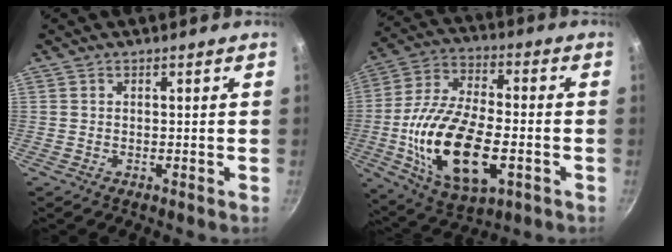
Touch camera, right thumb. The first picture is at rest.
{"total": 21.9, "force": [-4.9, 10.9, 18.4], "torque": [-0.342, 0.017, -0.083]}